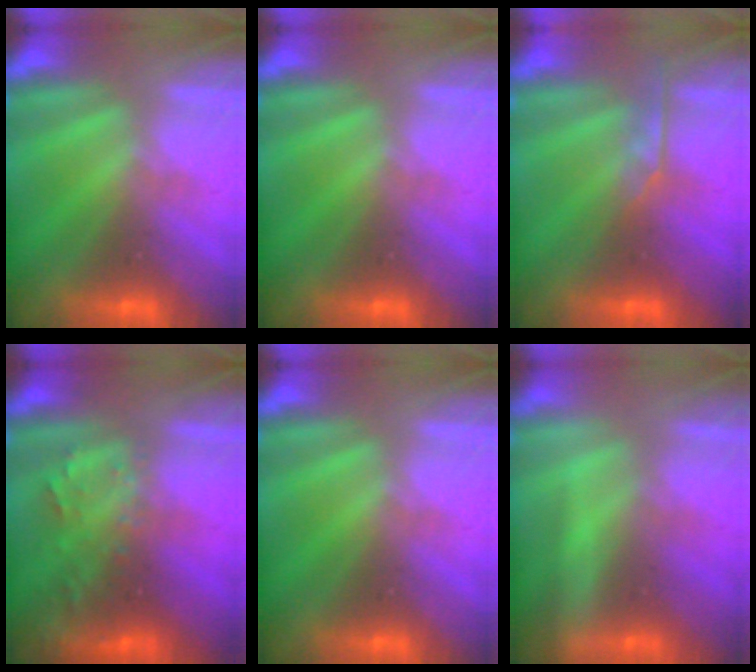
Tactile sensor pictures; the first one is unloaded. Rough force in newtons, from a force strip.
{"total": 0.0}
{"total": 2.9}
{"total": 2.7}
{"total": 0.0}
{"total": 2.2}